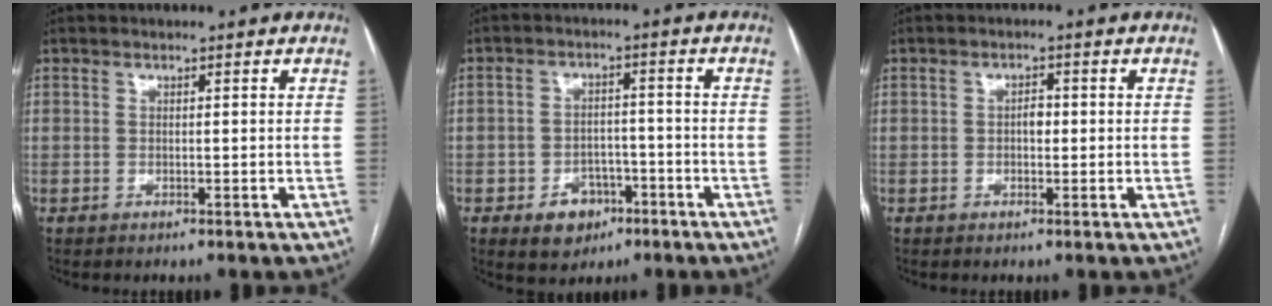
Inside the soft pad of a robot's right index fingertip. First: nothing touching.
{"total": 6.2, "force": [-3.2, 4.6, 2.7], "torque": [-0.041, 0.010, -0.040]}
{"total": 1.8, "force": [-0.1, 1.0, 1.4], "torque": [-0.019, 0.004, -0.003]}